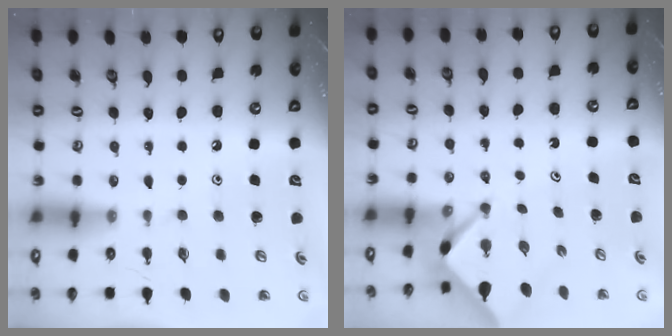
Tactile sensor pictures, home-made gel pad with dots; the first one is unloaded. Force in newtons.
{"total": 2.4, "press": 2.4, "slide": 0.3}